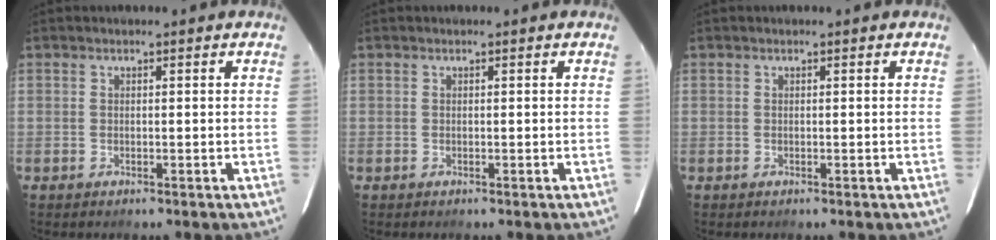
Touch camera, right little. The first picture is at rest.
{"total": 0.0}
{"total": 0.0}